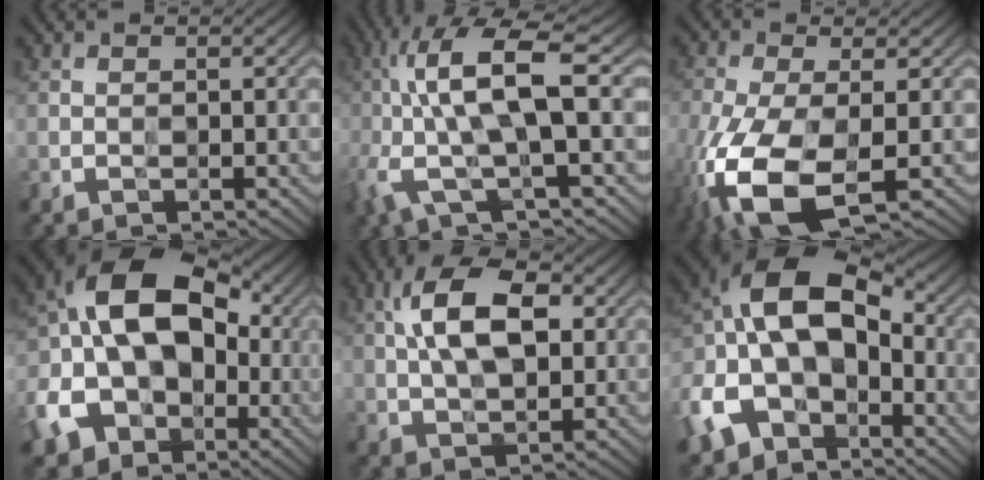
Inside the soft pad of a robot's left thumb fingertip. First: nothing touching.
{"total": 11.8, "force": [-0.6, 2.9, 11.4], "torque": [-0.247, 0.012, -0.017]}
{"total": 12.9, "force": [-5.0, 5.5, 10.6], "torque": [-0.269, -0.037, -0.093]}
{"total": 16.3, "force": [-2.2, 11.8, 11.0], "torque": [-0.222, 0.000, -0.046]}
{"total": 10.4, "force": [2.2, 5.5, 8.5], "torque": [-0.171, 0.015, 0.032]}
{"total": 15.6, "force": [-4.1, 10.7, 10.5], "torque": [-0.236, -0.002, -0.091]}